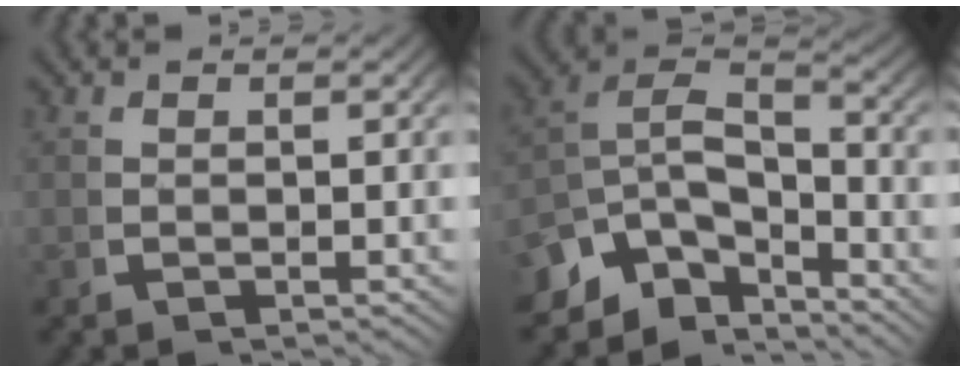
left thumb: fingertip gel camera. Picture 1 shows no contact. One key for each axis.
{"total": 10.6, "fx": -2.3, "fy": 8.0, "fz": 6.7, "tx": -0.150, "ty": -0.040, "tz": -0.037}